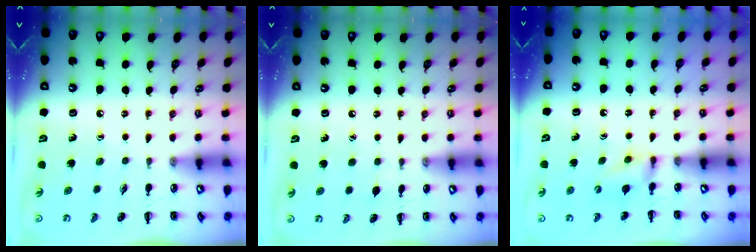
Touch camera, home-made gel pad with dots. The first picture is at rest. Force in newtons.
{"total": 2.7, "press": 2.5, "slide": 1.1}
{"total": 5.2, "press": 5.1, "slide": 1.4}